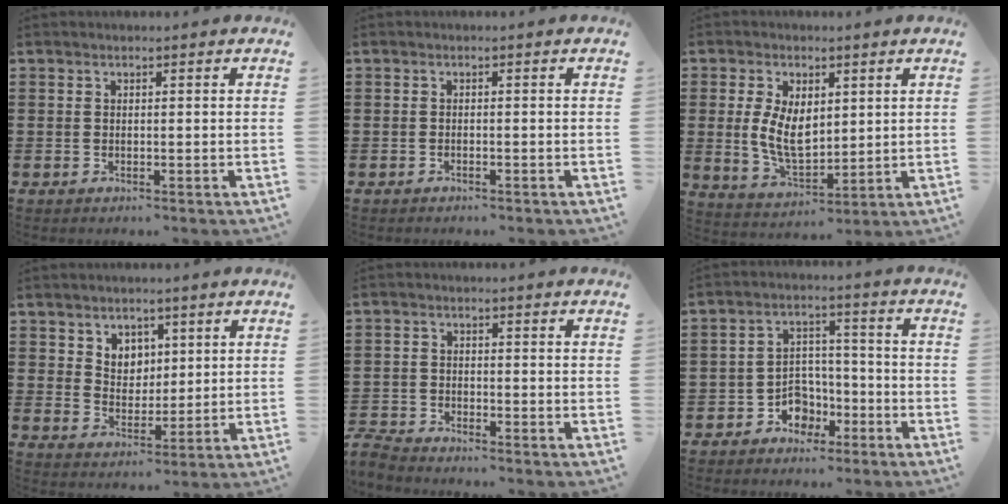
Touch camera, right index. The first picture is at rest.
{"total": 0.6, "force": [-0.5, 0.1, 0.2], "torque": [-0.007, -0.002, -0.011]}
{"total": 7.4, "force": [1.1, 4.6, 5.8], "torque": [-0.119, 0.003, 0.018]}
{"total": 4.3, "force": [2.6, 3.4, 0.5], "torque": [-0.021, 0.004, 0.046]}
{"total": 2.8, "force": [-2.8, 0.2, 0.1], "torque": [-0.014, -0.001, -0.062]}
{"total": 5.0, "force": [-2.8, 4.0, 1.4], "torque": [-0.033, 0.013, -0.051]}